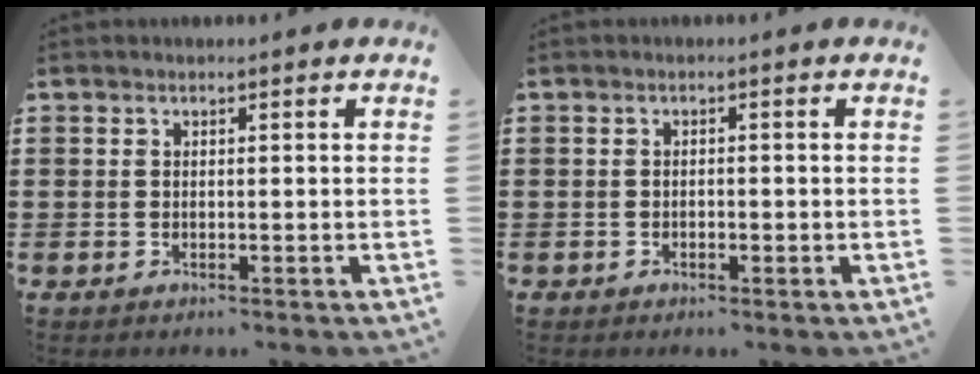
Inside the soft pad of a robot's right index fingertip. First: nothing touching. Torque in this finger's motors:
{"motor_torque": [-0.29, 0.28, 0.00, -0.01]}